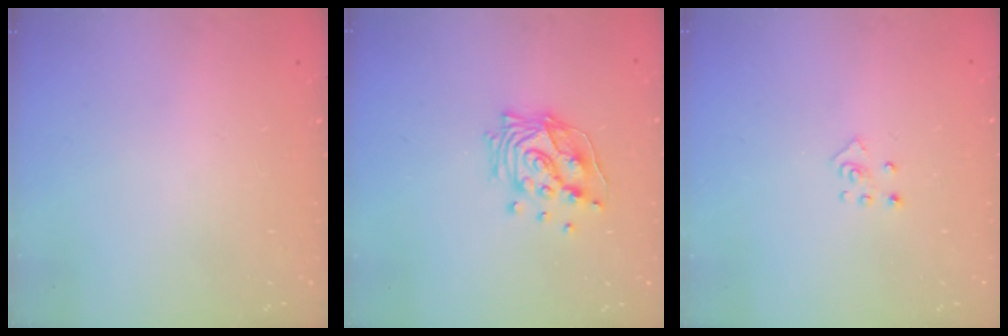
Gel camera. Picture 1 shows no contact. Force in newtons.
{"total": 13.4, "press": 13.4, "slide": 1.6}
{"total": 3.4, "press": 3.4, "slide": 0.3}